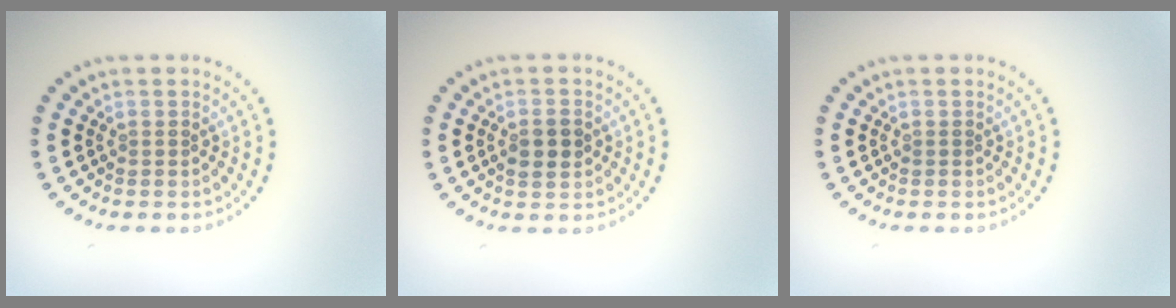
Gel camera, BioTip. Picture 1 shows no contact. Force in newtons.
{"total": 2.1, "press": 2.1, "slide": 0.1}
{"total": 0.0}